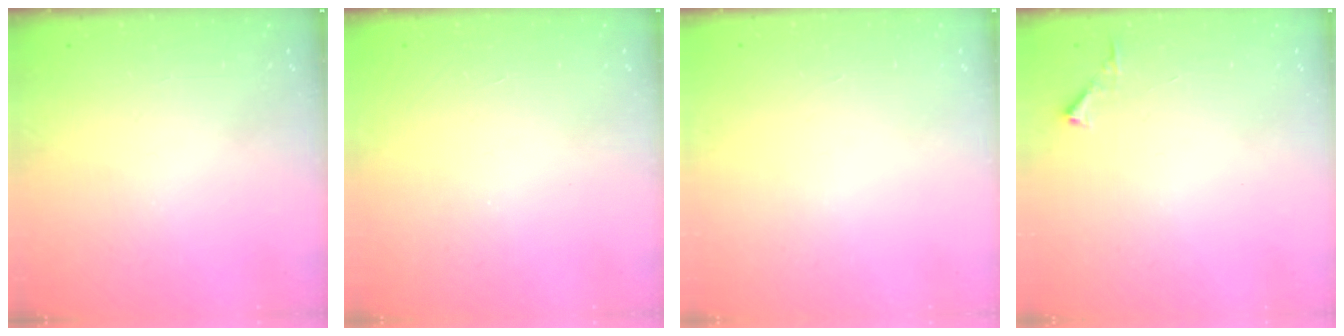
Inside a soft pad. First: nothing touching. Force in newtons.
{"total": 1.6, "press": 1.6, "slide": 0.1}
{"total": 1.5, "press": 1.5, "slide": 0.1}
{"total": 2.8, "press": 2.8, "slide": 0.3}